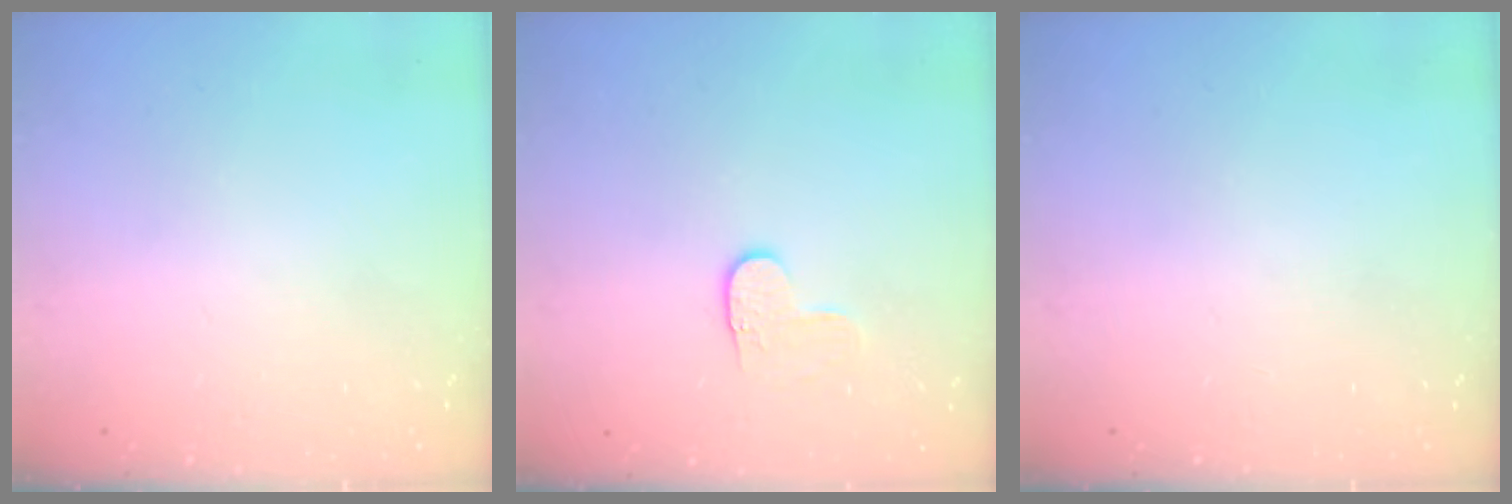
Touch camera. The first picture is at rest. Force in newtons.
{"total": 3.4, "press": 3.4, "slide": 0.3}
{"total": 0.0}